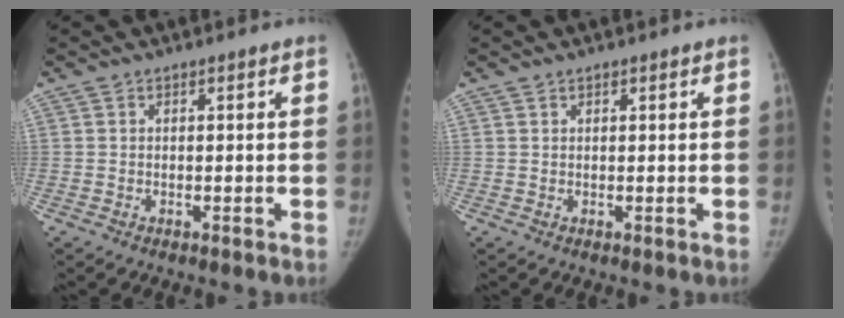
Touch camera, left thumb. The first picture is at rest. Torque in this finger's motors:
{"motor_torque": [-0.26, -0.06, -0.34, -0.02, -0.03]}